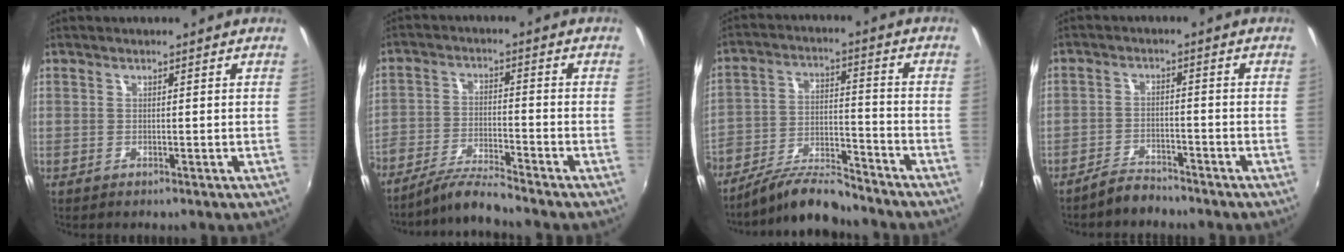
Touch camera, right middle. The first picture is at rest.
{"total": 7.0, "force": [-6.5, -0.5, 2.7], "torque": [-0.068, -0.001, -0.127]}
{"total": 11.2, "force": [-9.8, 2.4, 4.9], "torque": [-0.103, -0.003, -0.175]}
{"total": 4.1, "force": [-3.8, 1.0, 0.9], "torque": [-0.031, 0.007, -0.064]}